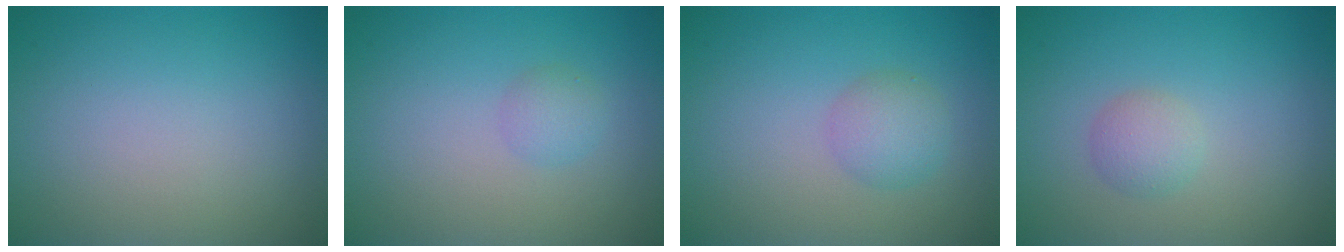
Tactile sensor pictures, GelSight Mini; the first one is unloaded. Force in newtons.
{"total": 1.3, "press": 1.3, "slide": 0.1}
{"total": 2.3, "press": 2.3, "slide": 0.0}
{"total": 1.7, "press": 1.7, "slide": 0.2}